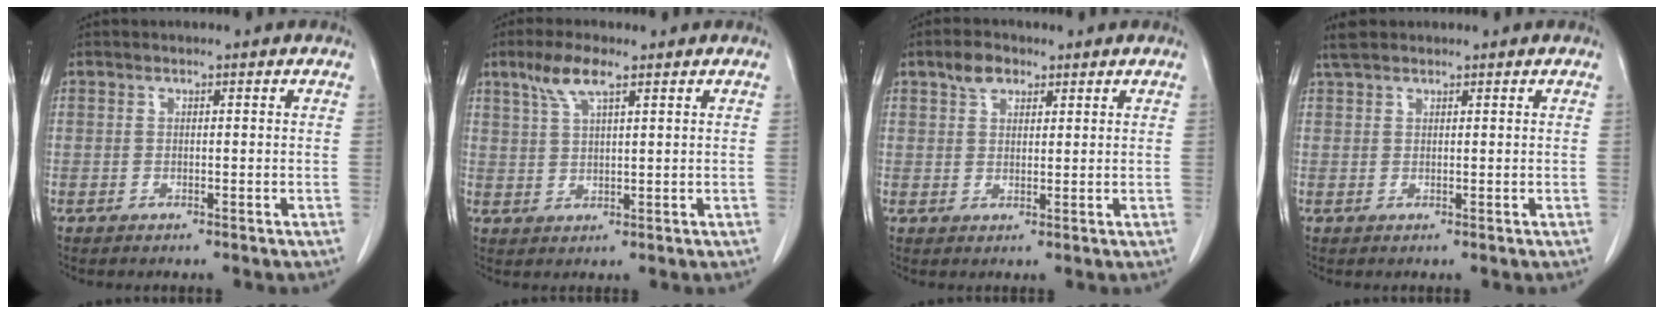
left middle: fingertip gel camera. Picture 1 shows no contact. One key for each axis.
{"total": 5.2, "fx": 3.3, "fy": 0.9, "fz": 3.9, "tx": -0.089, "ty": 0.009, "tz": 0.066}
{"total": 3.5, "fx": 2.2, "fy": 2.0, "fz": 1.8, "tx": -0.038, "ty": 0.008, "tz": 0.043}
{"total": 2.5, "fx": 2.2, "fy": 1.0, "fz": 1.0, "tx": -0.022, "ty": 0.013, "tz": 0.040}